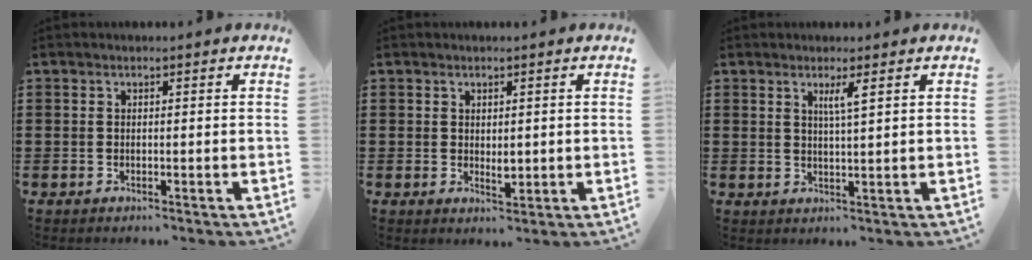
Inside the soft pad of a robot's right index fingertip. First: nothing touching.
{"total": 1.8, "force": [0.3, 1.0, 1.6], "torque": [-0.021, -0.002, 0.004]}
{"total": 2.4, "force": [1.2, 0.0, 2.1], "torque": [-0.044, -0.002, 0.018]}